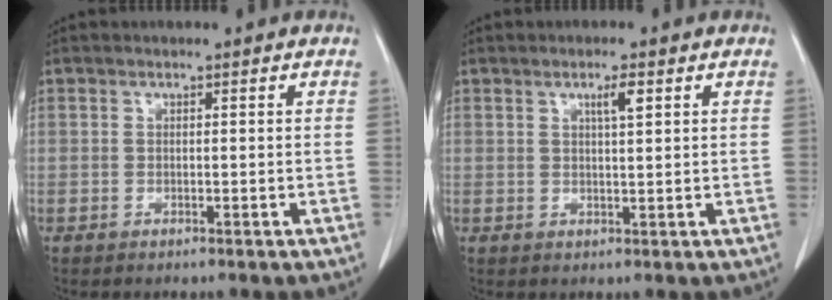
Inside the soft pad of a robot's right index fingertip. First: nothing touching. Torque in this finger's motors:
{"motor_torque": [0.30, 0.15, 0.04, 0.02]}